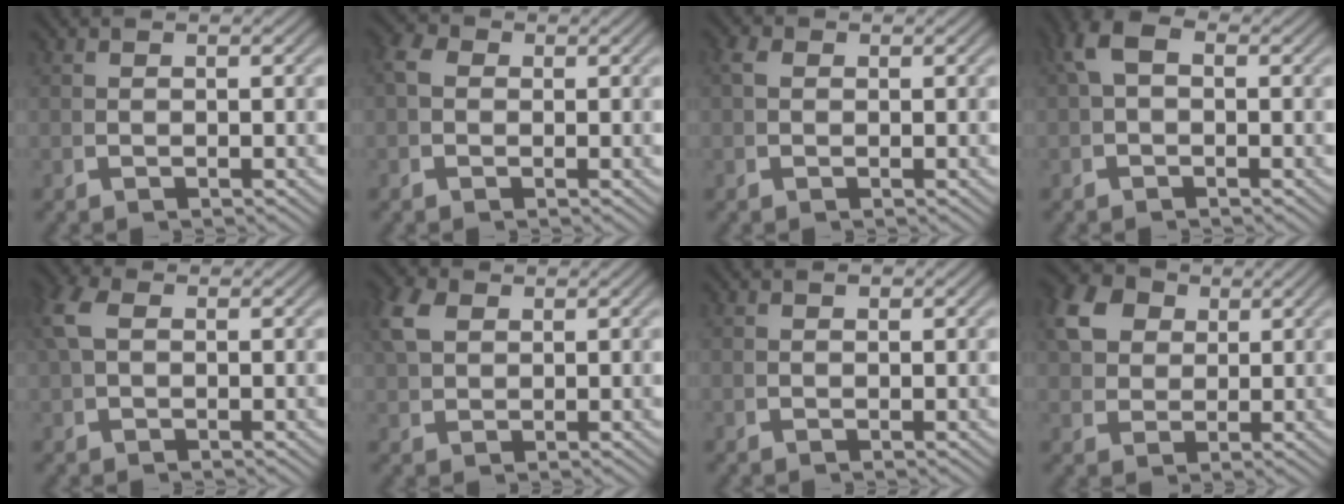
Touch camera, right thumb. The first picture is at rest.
{"total": 2.3, "force": [0.5, 1.9, 1.2], "torque": [-0.024, -0.002, 0.003]}
{"total": 1.2, "force": [0.4, 0.9, 0.6], "torque": [-0.016, -0.006, 0.011]}
{"total": 2.3, "force": [0.6, 1.3, 1.8], "torque": [-0.037, 0.004, 0.010]}
{"total": 2.1, "force": [0.8, 1.2, 1.4], "torque": [-0.045, -0.004, 0.021]}
{"total": 3.1, "force": [2.2, 1.5, 1.6], "torque": [-0.034, 0.006, 0.048]}
{"total": 0.6, "force": [0.4, 0.4, 0.2], "torque": [0.000, 0.000, 0.007]}
{"total": 7.2, "force": [3.2, 5.4, 3.5], "torque": [-0.082, -0.003, 0.062]}